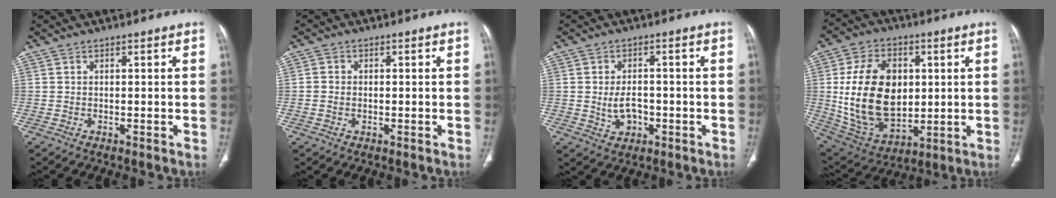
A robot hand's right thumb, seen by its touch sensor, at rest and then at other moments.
{"total": 2.2, "force": [-0.2, 1.8, 1.3], "torque": [-0.023, 0.008, -0.003]}
{"total": 5.0, "force": [-0.9, 3.6, 3.4], "torque": [-0.048, 0.008, -0.009]}
{"total": 21.8, "force": [1.9, 14.7, 15.9], "torque": [-0.263, -0.011, 0.055]}